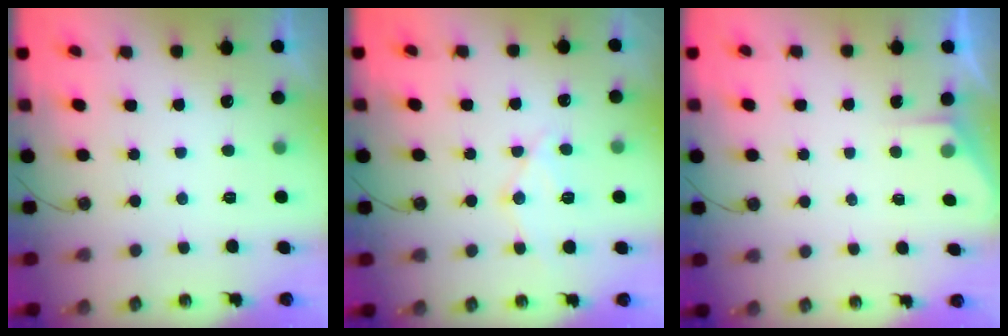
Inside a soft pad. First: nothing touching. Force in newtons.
{"total": 12.2, "press": 12.1, "slide": 1.1}
{"total": 1.8, "press": 1.7, "slide": 0.3}